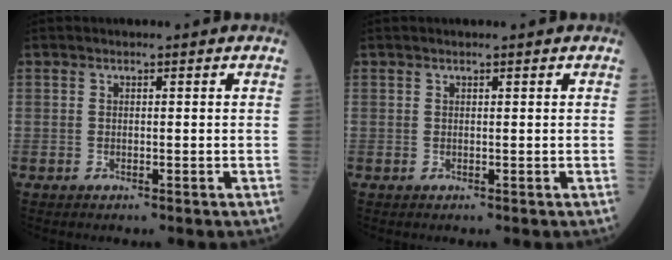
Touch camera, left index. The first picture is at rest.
{"total": 0.0}